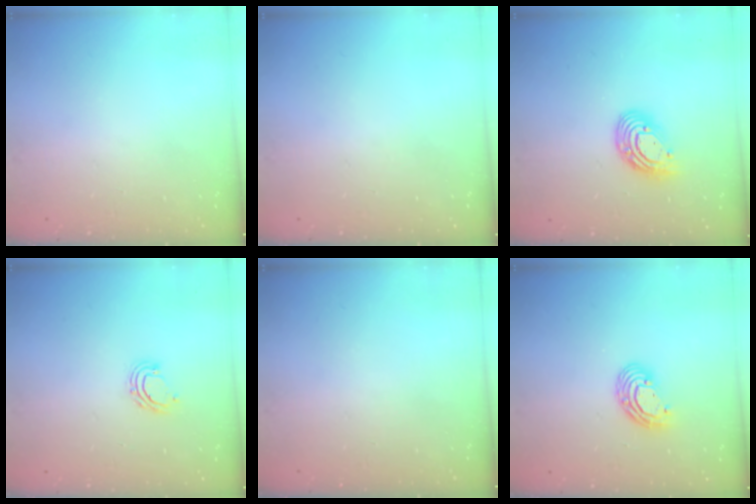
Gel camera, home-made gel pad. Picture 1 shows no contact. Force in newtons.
{"total": 0.0}
{"total": 10.1, "press": 10.1, "slide": 0.9}
{"total": 4.9, "press": 4.9, "slide": 0.5}
{"total": 0.0}
{"total": 8.0, "press": 7.9, "slide": 1.2}